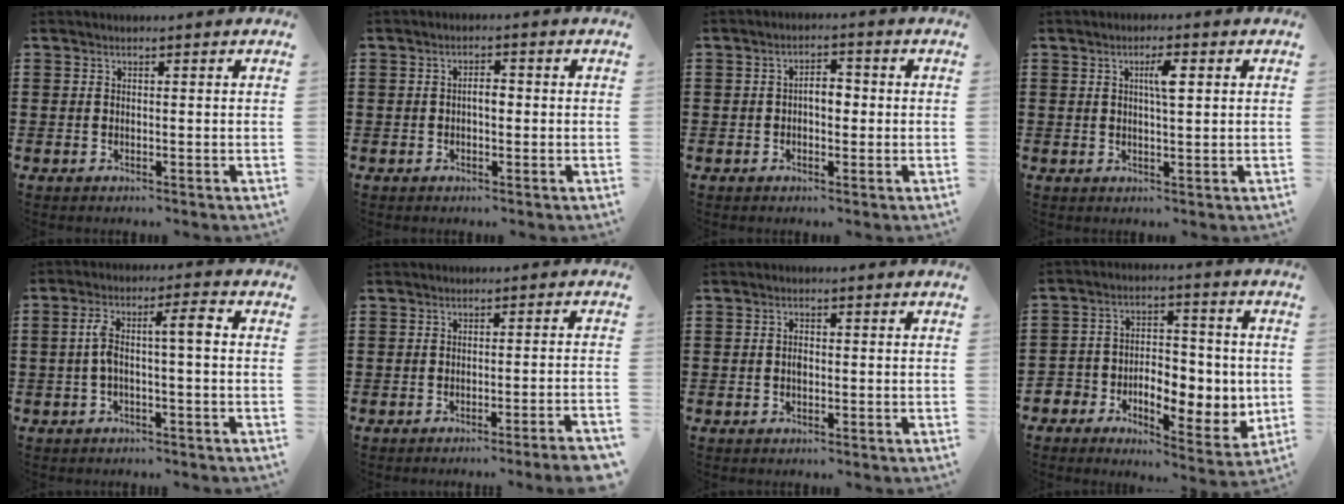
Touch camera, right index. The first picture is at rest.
{"total": 2.1, "force": [-0.2, 0.9, 1.9], "torque": [-0.036, 0.004, -0.005]}
{"total": 3.3, "force": [-0.3, 1.7, 2.8], "torque": [-0.053, 0.008, -0.009]}
{"total": 3.3, "force": [0.9, 0.7, 3.1], "torque": [-0.055, 0.004, 0.009]}
{"total": 5.8, "force": [-0.3, 1.3, 5.6], "torque": [-0.112, 0.009, -0.013]}
{"total": 2.6, "force": [-2.1, -0.7, 1.4], "torque": [-0.022, -0.006, -0.042]}
{"total": 1.4, "force": [-0.1, 0.7, 1.2], "torque": [-0.025, 0.001, -0.003]}
{"total": 6.4, "force": [-0.9, 5.3, 3.4], "torque": [-0.067, -0.002, -0.015]}